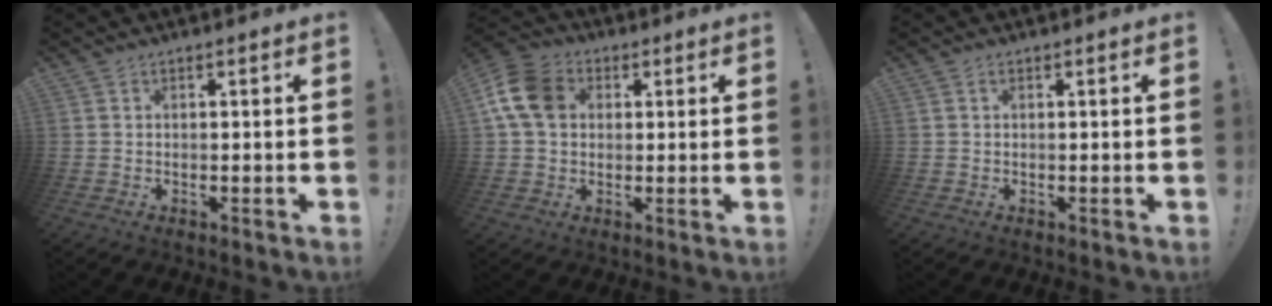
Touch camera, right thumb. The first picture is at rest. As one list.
[{"total": 12.6, "force": [2.9, 9.7, 7.5], "torque": [-0.142, 0.003, 0.059]}, {"total": 0.0}]